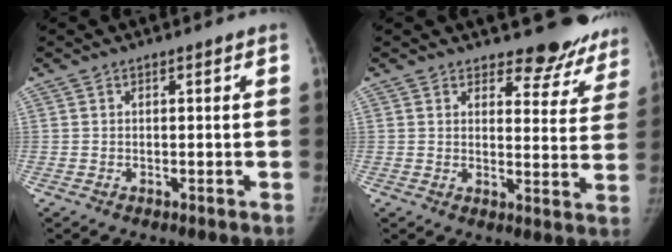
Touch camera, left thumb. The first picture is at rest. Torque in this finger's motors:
{"motor_torque": [0.71, -0.08, 0.81, -0.96, 0.07]}